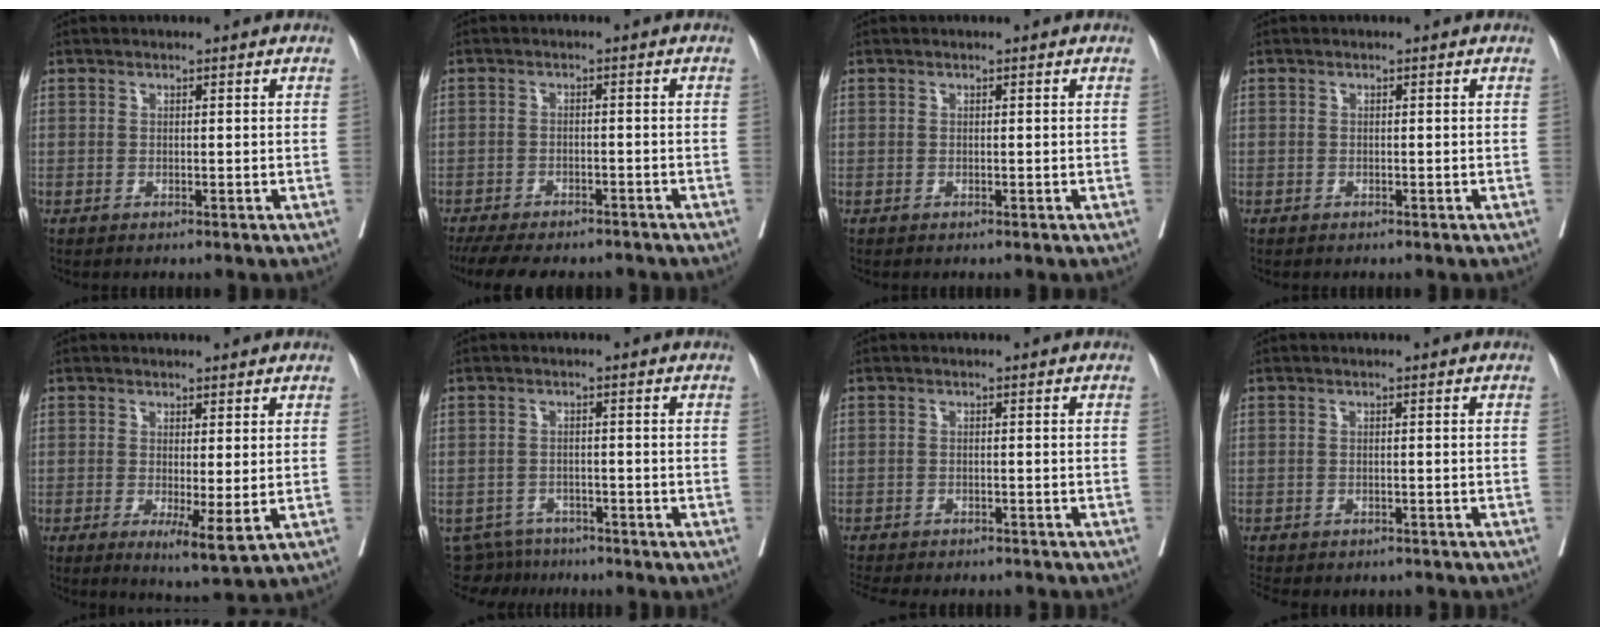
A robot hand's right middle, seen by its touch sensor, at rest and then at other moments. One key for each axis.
{"total": 13.4, "fx": -11.5, "fy": 4.2, "fz": 5.5, "tx": -0.114, "ty": -0.007, "tz": -0.154}
{"total": 0.0}
{"total": 0.9, "fx": -0.4, "fy": 0.8, "fz": -0.1, "tx": 0.000, "ty": 0.007, "tz": -0.010}
{"total": 4.8, "fx": -0.8, "fy": 0.7, "fz": 4.7, "tx": -0.071, "ty": -0.015, "tz": -0.007}
{"total": 5.0, "fx": -4.7, "fy": 1.6, "fz": -0.8, "tx": 0.009, "ty": 0.003, "tz": -0.073}
{"total": 10.8, "fx": -9.8, "fy": 2.5, "fz": 3.7, "tx": -0.069, "ty": -0.008, "tz": -0.124}
{"total": 7.6, "fx": -6.6, "fy": 2.8, "fz": 2.5, "tx": -0.048, "ty": -0.002, "tz": -0.083}